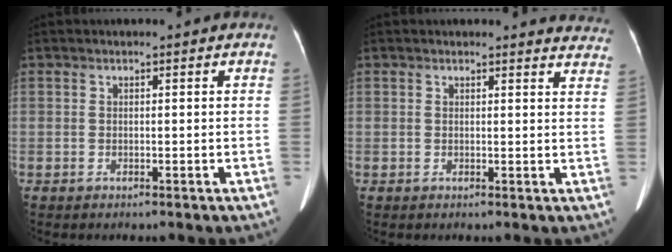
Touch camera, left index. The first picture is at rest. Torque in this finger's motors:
{"motor_torque": [0.01, -0.44, -0.11, -0.02]}